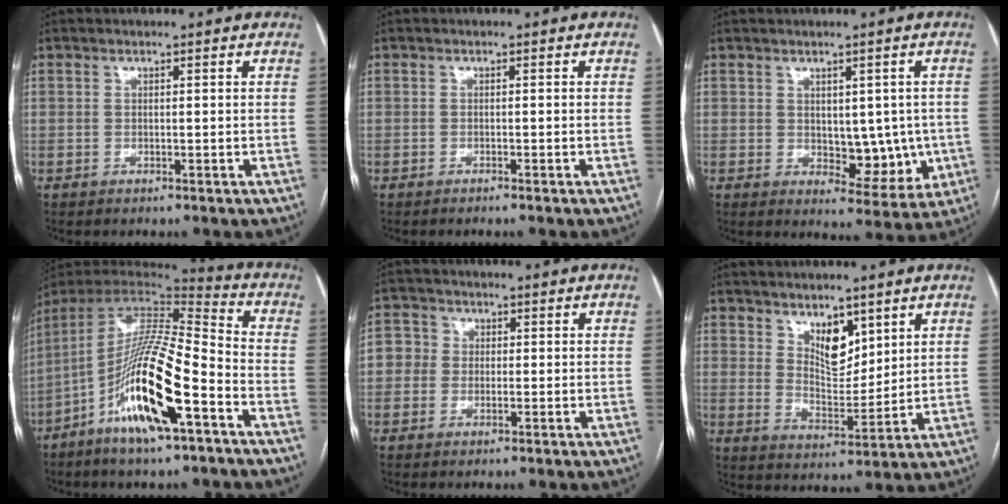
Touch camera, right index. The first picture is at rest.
{"total": 1.0, "force": [-0.9, -0.2, 0.5], "torque": [-0.009, 0.001, -0.012]}
{"total": 7.4, "force": [-0.2, 4.5, 5.9], "torque": [-0.055, 0.003, 0.013]}
{"total": 18.9, "force": [-8.0, 2.3, 16.9], "torque": [-0.337, -0.020, -0.147]}
{"total": 3.6, "force": [-0.2, 3.5, 0.9], "torque": [-0.012, 0.015, -0.009]}
{"total": 6.3, "force": [3.9, 2.9, 4.1], "torque": [-0.071, -0.010, 0.075]}